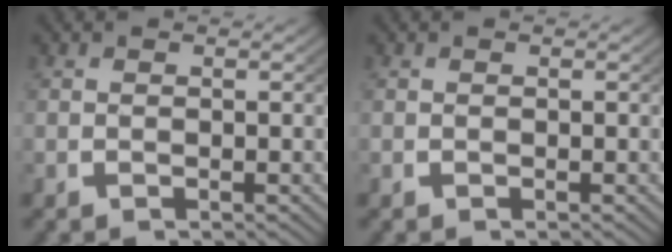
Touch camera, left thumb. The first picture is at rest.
{"total": 0.0}